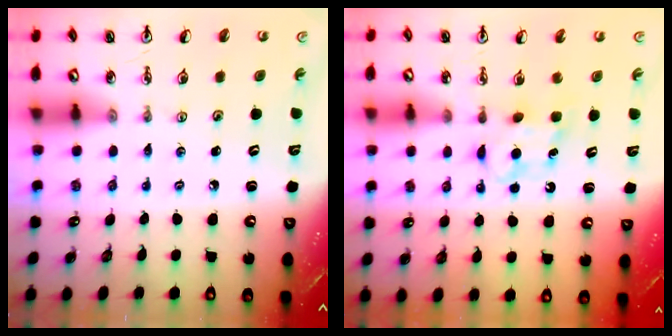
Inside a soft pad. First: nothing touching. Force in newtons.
{"total": 5.8, "press": 5.7, "slide": 0.7}